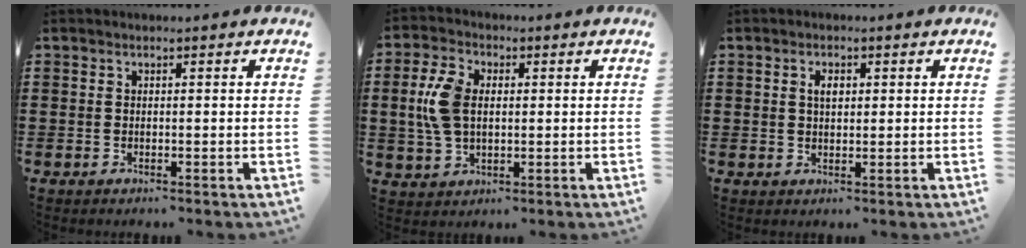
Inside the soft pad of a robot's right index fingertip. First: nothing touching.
{"total": 7.2, "force": [0.7, 4.5, 5.6], "torque": [-0.145, 0.007, 0.003]}
{"total": 2.0, "force": [0.4, 1.1, 1.6], "torque": [-0.036, 0.006, 0.007]}